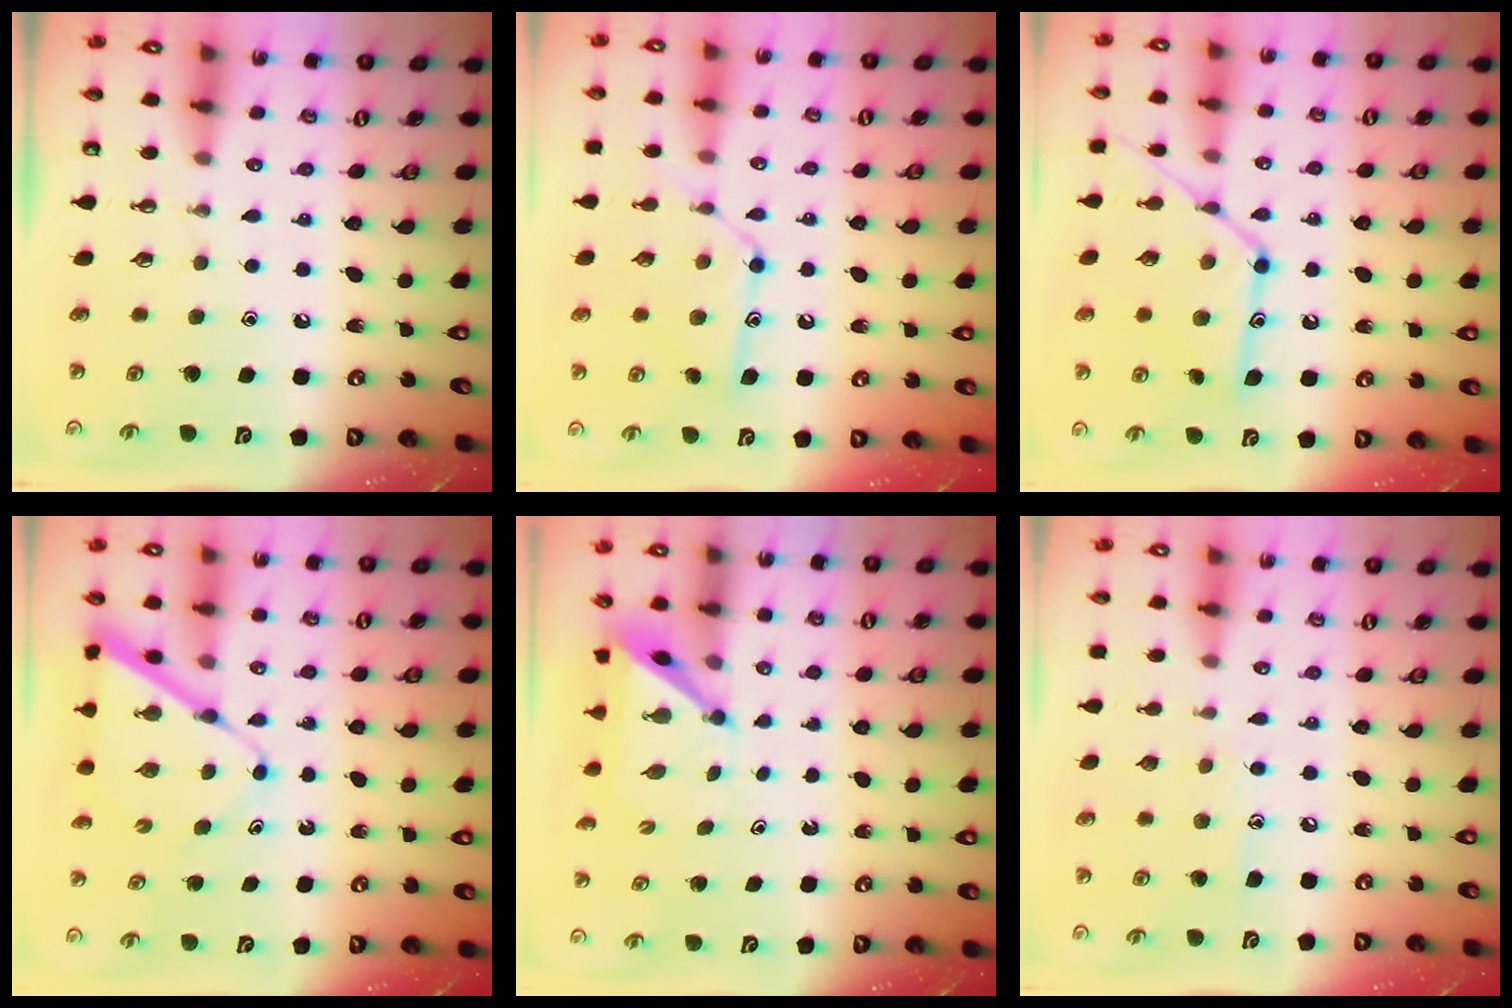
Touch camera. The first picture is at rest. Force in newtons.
{"total": 12.7, "press": 12.6, "slide": 1.1}
{"total": 15.2, "press": 15.2, "slide": 1.1}
{"total": 8.8, "press": 8.8, "slide": 0.9}
{"total": 4.4, "press": 4.4, "slide": 0.4}
{"total": 6.1, "press": 6.1, "slide": 0.3}